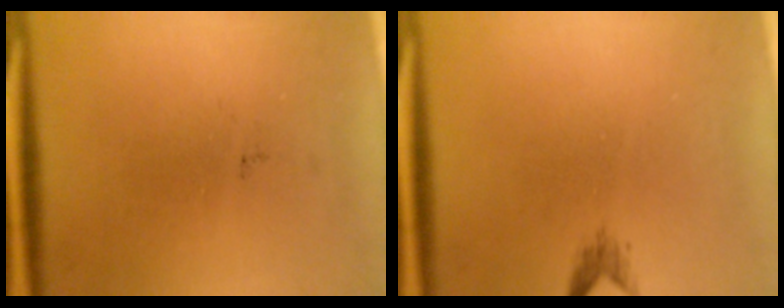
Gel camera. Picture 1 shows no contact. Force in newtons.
{"total": 1.1}